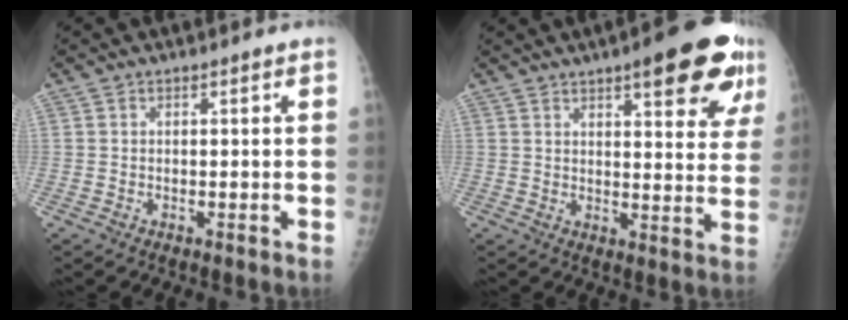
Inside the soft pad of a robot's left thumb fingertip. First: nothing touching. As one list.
[{"total": 16.2, "force": [9.0, 4.6, 12.7], "torque": [-0.131, -0.033, 0.111]}]